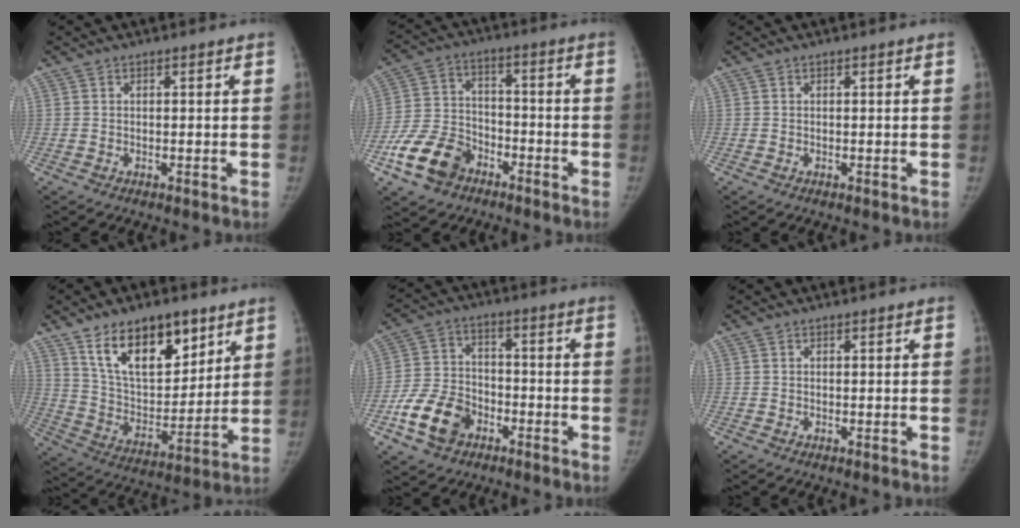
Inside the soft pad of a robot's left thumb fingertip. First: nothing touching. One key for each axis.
{"total": 11.7, "fx": -6.8, "fy": 8.0, "fz": 5.1, "tx": -0.086, "ty": 0.039, "tz": -0.127}
{"total": 0.0}
{"total": 18.5, "fx": 10.8, "fy": 9.5, "fz": 11.6, "tx": -0.137, "ty": -0.056, "tz": 0.197}
{"total": 11.1, "fx": -5.5, "fy": 8.0, "fz": 5.6, "tx": -0.090, "ty": 0.027, "tz": -0.100}
{"total": 0.0}